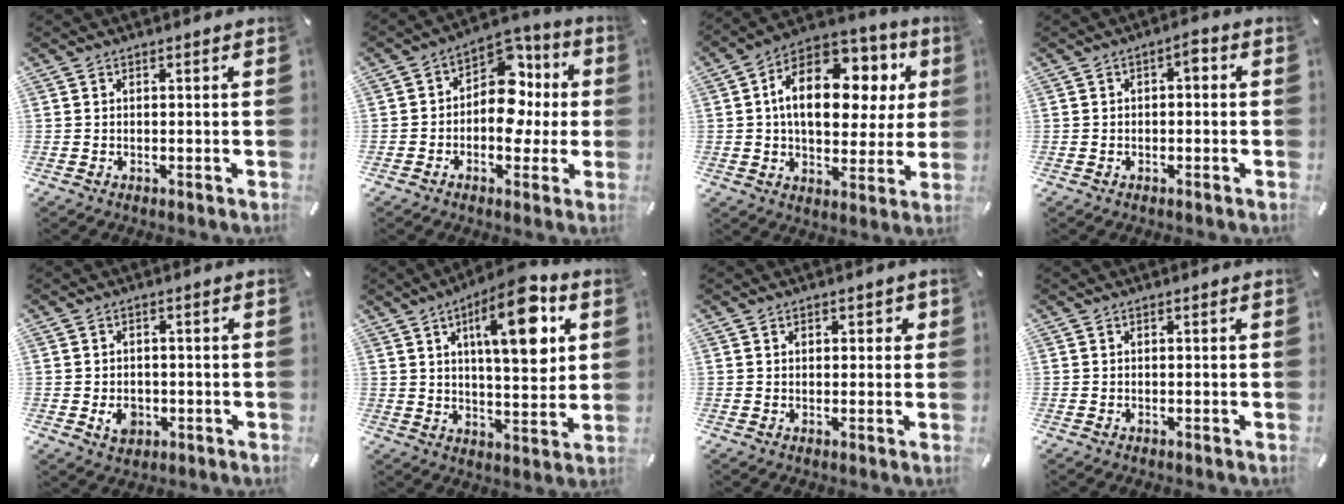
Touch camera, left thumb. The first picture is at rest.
{"total": 13.5, "force": [-0.1, 9.6, 9.5], "torque": [-0.130, -0.004, -0.002]}
{"total": 18.5, "force": [5.1, 11.8, 13.3], "torque": [-0.210, -0.017, 0.087]}
{"total": 2.9, "force": [-0.7, 1.5, 2.4], "torque": [-0.037, 0.012, -0.019]}
{"total": 4.5, "force": [-1.2, 3.7, 2.3], "torque": [-0.029, -0.003, -0.021]}
{"total": 17.2, "force": [7.2, 6.6, 14.1], "torque": [-0.201, -0.025, 0.107]}
{"total": 1.5, "force": [0.4, 1.1, 0.9], "torque": [-0.002, 0.000, 0.001]}
{"total": 0.0}